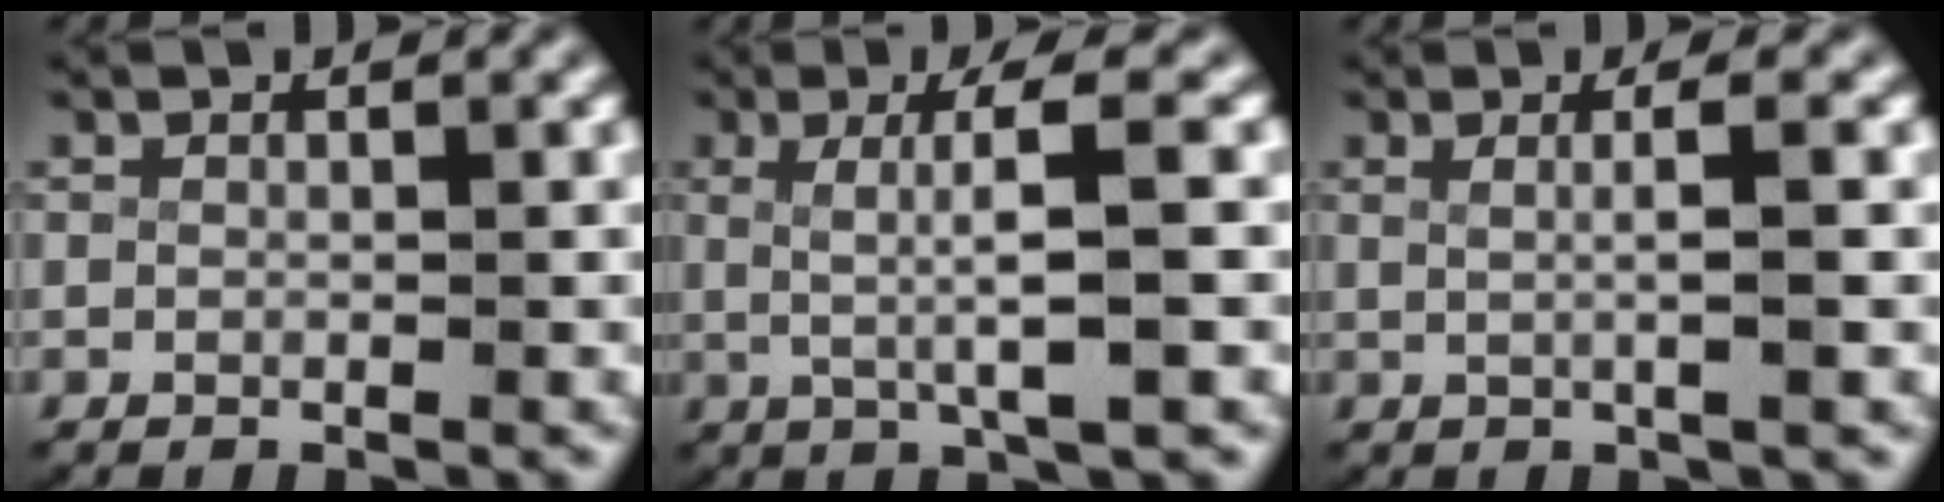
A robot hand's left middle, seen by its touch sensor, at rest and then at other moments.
{"total": 5.2, "force": [0.8, 0.3, 5.1], "torque": [-0.081, 0.003, 0.016]}
{"total": 2.5, "force": [0.4, -0.1, 2.5], "torque": [-0.042, 0.000, 0.009]}